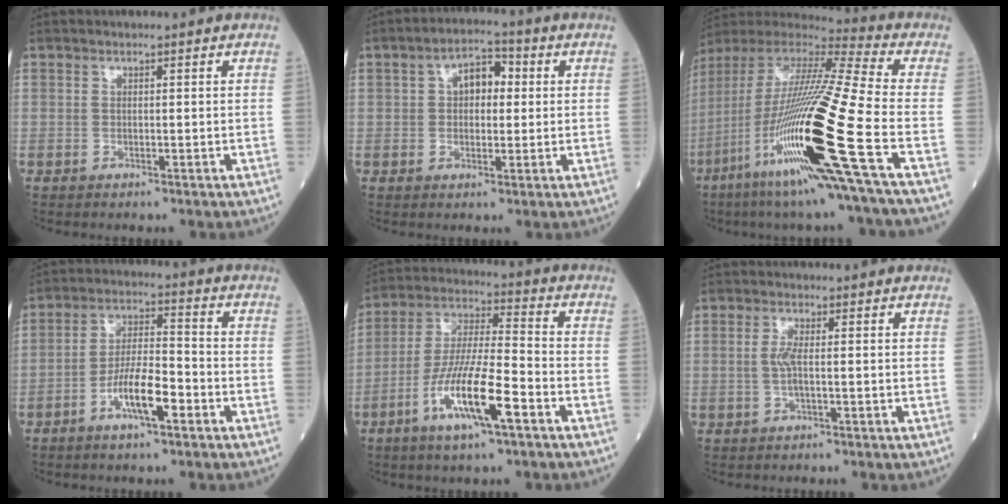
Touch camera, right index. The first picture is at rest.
{"total": 5.8, "force": [1.1, 3.3, 4.7], "torque": [-0.075, 0.024, 0.015]}
{"total": 27.6, "force": [-9.3, 0.2, 26.0], "torque": [-0.506, -0.054, -0.181]}
{"total": 8.4, "force": [-3.8, 1.9, 7.2], "torque": [-0.139, 0.004, -0.071]}
{"total": 13.7, "force": [-6.0, 1.7, 12.2], "torque": [-0.240, -0.012, -0.114]}
{"total": 2.4, "force": [-0.1, 0.4, 2.3], "torque": [-0.054, -0.001, -0.003]}